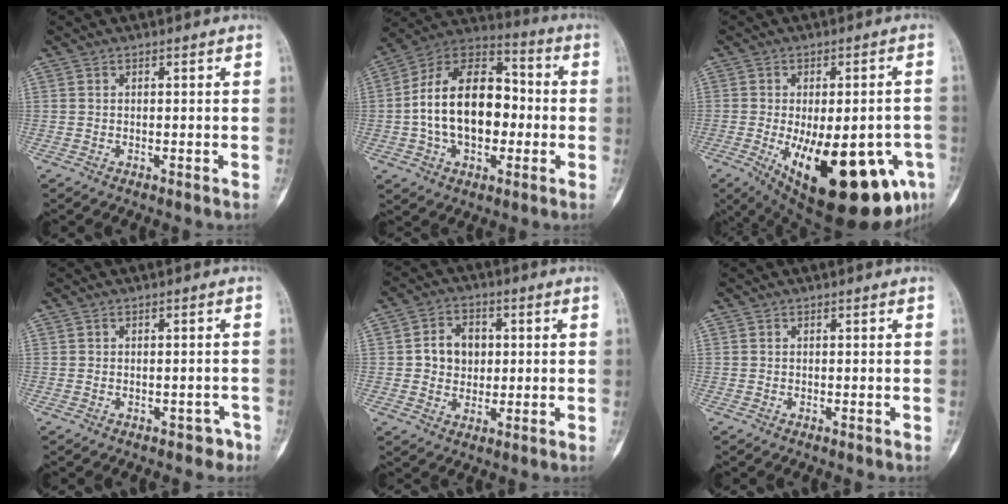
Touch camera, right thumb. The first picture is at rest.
{"total": 20.2, "force": [-1.1, 12.7, 15.6], "torque": [-0.240, 0.039, -0.023]}
{"total": 25.2, "force": [-9.0, 9.8, 21.5], "torque": [-0.255, -0.016, -0.103]}
{"total": 2.3, "force": [-1.4, 1.6, 0.8], "torque": [0.005, 0.017, -0.013]}
{"total": 7.4, "force": [0.9, 6.1, 4.2], "torque": [-0.035, 0.003, 0.013]}
{"total": 0.0}